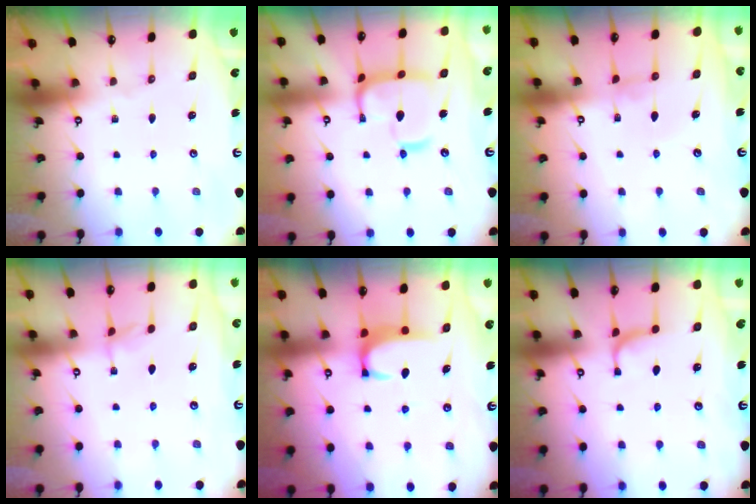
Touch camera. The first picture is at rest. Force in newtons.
{"total": 11.6, "press": 11.5, "slide": 1.3}
{"total": 0.6, "press": 0.6, "slide": 0.3}
{"total": 3.5, "press": 3.5, "slide": 0.4}
{"total": 2.5, "press": 2.4, "slide": 0.6}
{"total": 1.2, "press": 0.8, "slide": 0.8}